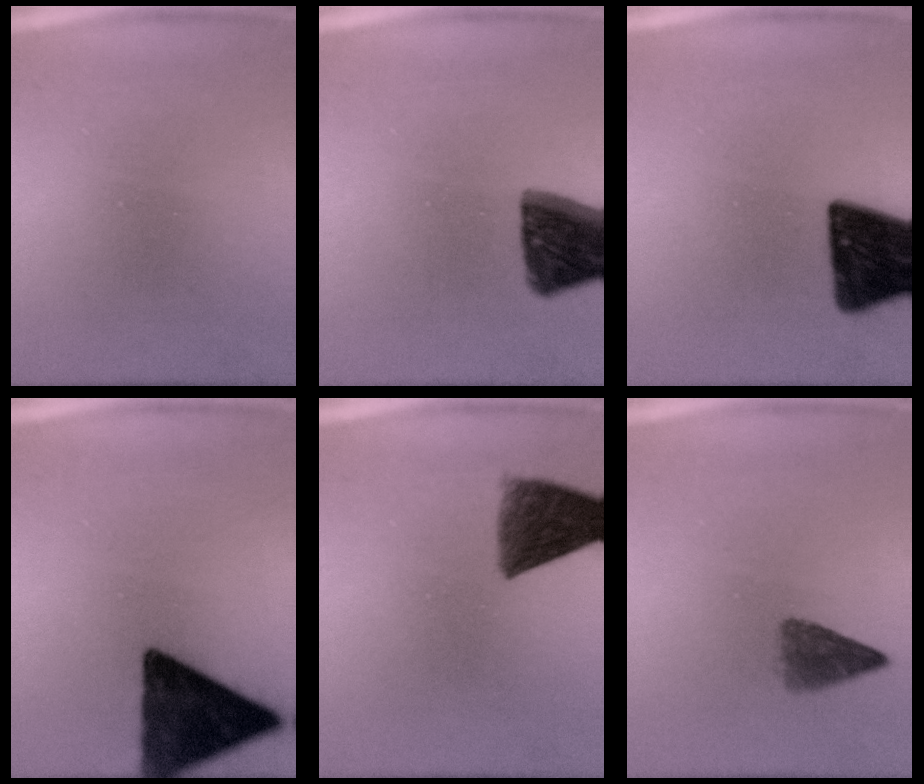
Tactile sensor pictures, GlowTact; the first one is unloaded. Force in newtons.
{"total": 12.8}
{"total": 16.3}
{"total": 12.2}
{"total": 8.4}
{"total": 2.7}